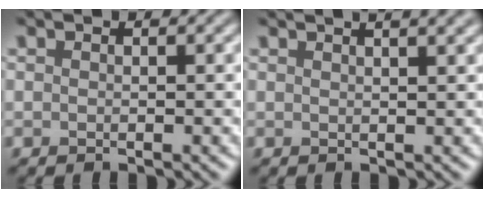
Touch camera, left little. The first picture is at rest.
{"total": 6.0, "force": [3.8, 2.6, 3.9], "torque": [-0.015, 0.045, 0.015]}